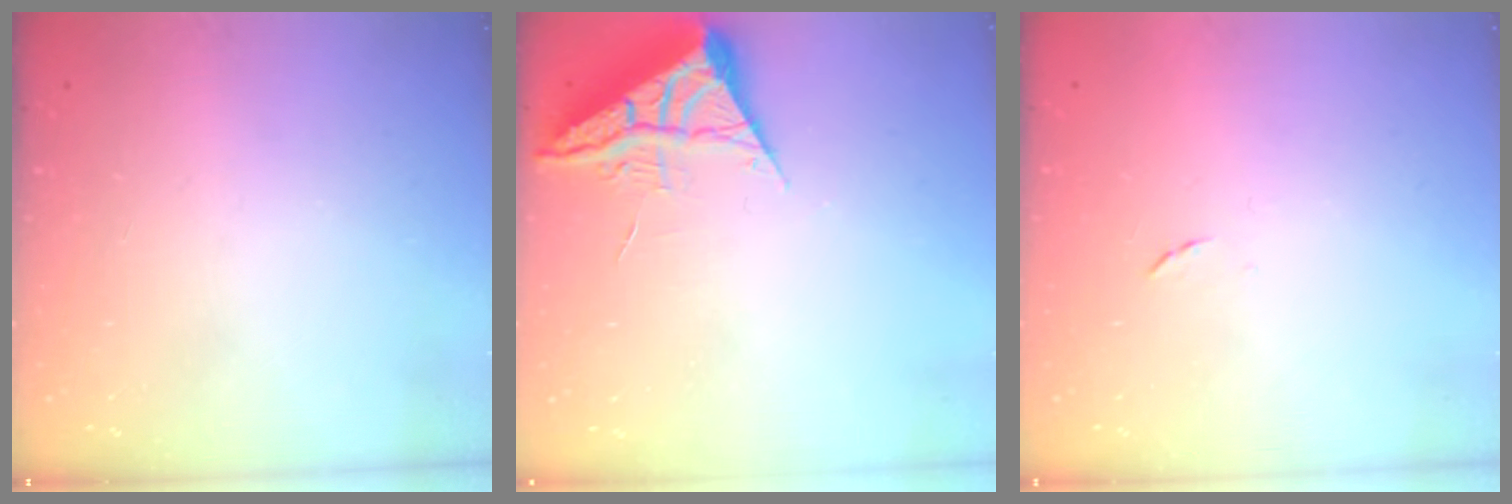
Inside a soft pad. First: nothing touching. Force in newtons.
{"total": 5.9, "press": 5.9, "slide": 0.6}
{"total": 4.5, "press": 4.5, "slide": 0.5}